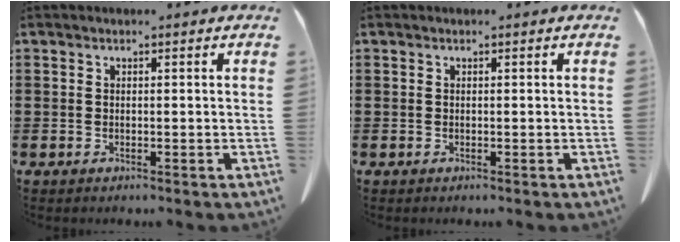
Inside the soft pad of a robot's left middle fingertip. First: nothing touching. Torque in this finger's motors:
{"motor_torque": [0.00, 0.00, 0.00, 0.00]}